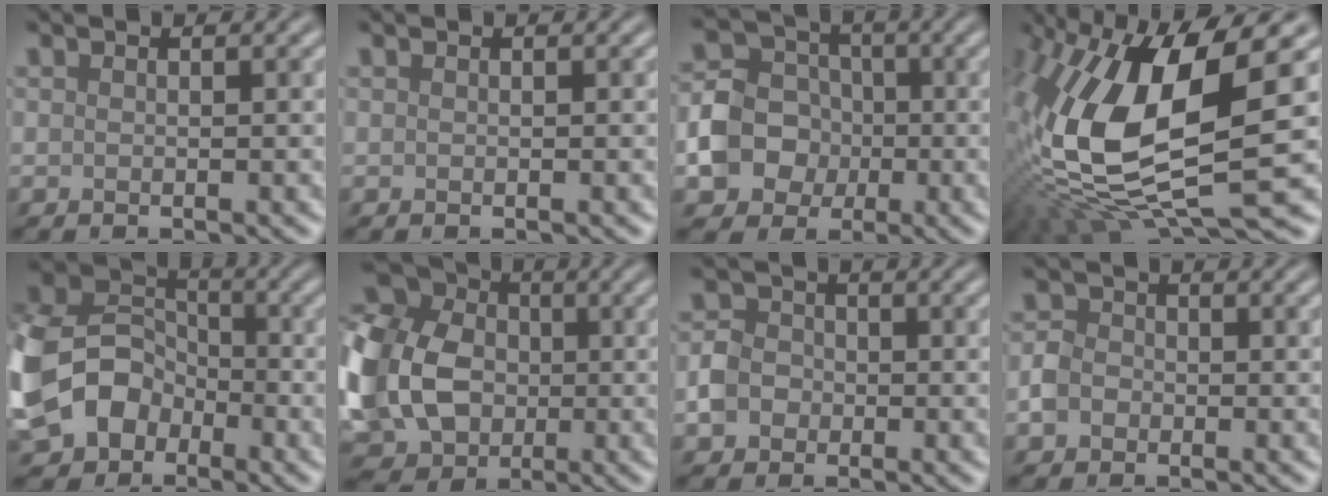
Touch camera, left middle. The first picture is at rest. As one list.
[{"total": 0.0}, {"total": 7.8, "force": [-2.0, 6.8, 3.4], "torque": [-0.052, -0.006, -0.052]}, {"total": 14.5, "force": [2.1, 6.2, 12.9], "torque": [-0.285, -0.018, 0.038]}, {"total": 14.0, "force": [-4.6, 11.3, 6.8], "torque": [-0.164, -0.032, -0.102]}, {"total": 16.6, "force": [-0.6, 13.3, 9.9], "torque": [-0.229, -0.005, -0.040]}, {"total": 3.0, "force": [-0.9, 2.6, 1.2], "torque": [-0.016, 0.002, -0.021]}, {"total": 2.3, "force": [-0.8, 1.9, 1.0], "torque": [-0.017, 0.001, -0.021]}]